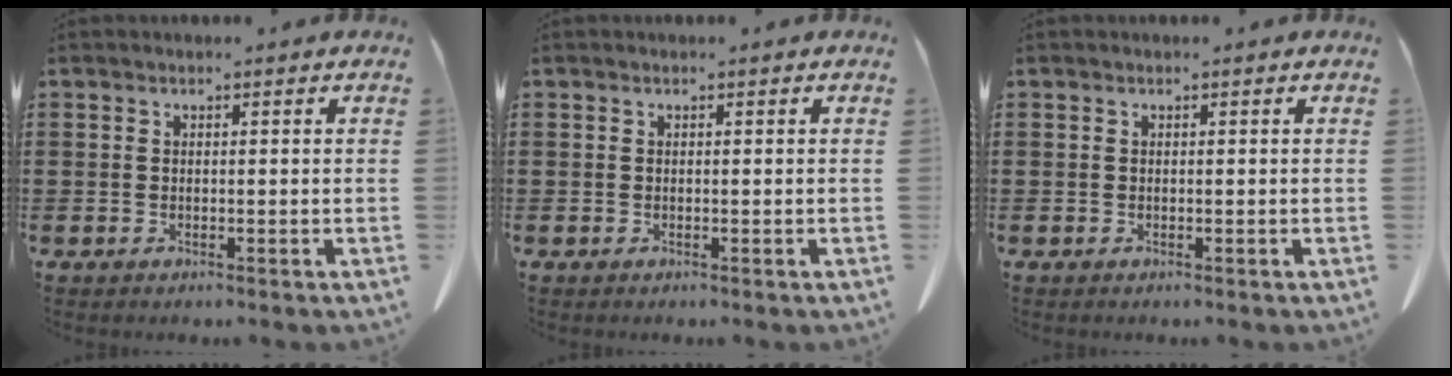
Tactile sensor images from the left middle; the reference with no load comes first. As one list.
[{"total": 0.0}, {"total": 0.0}]